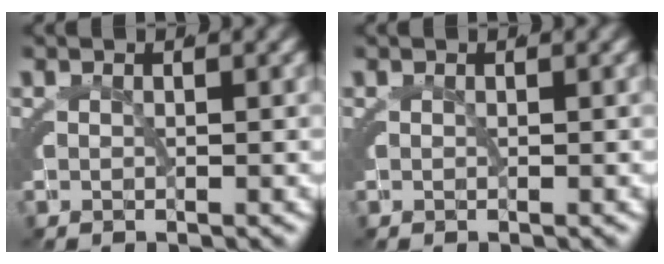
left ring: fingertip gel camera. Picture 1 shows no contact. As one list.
[{"total": 0.0}]